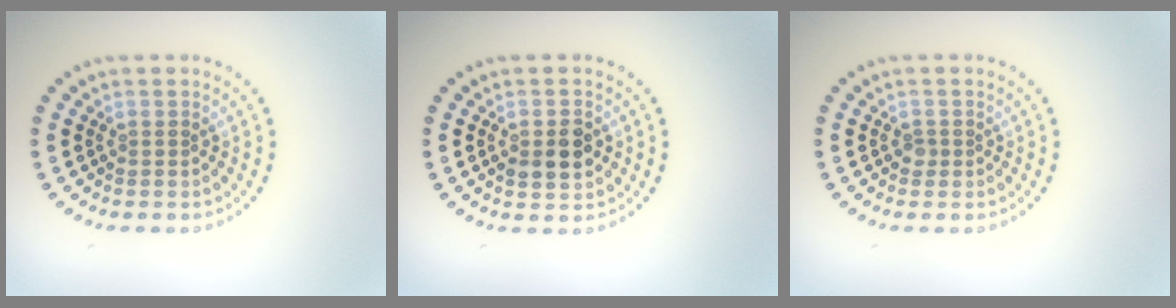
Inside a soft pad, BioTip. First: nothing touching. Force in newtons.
{"total": 3.0, "press": 2.9, "slide": 0.2}
{"total": 0.8, "press": 0.6, "slide": 0.5}